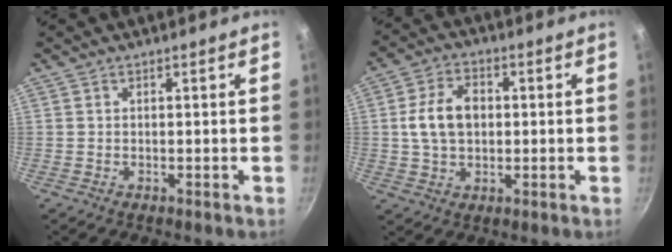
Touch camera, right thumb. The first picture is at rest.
{"total": 9.1, "force": [0.6, 6.3, 6.6], "torque": [-0.108, 0.012, 0.011]}